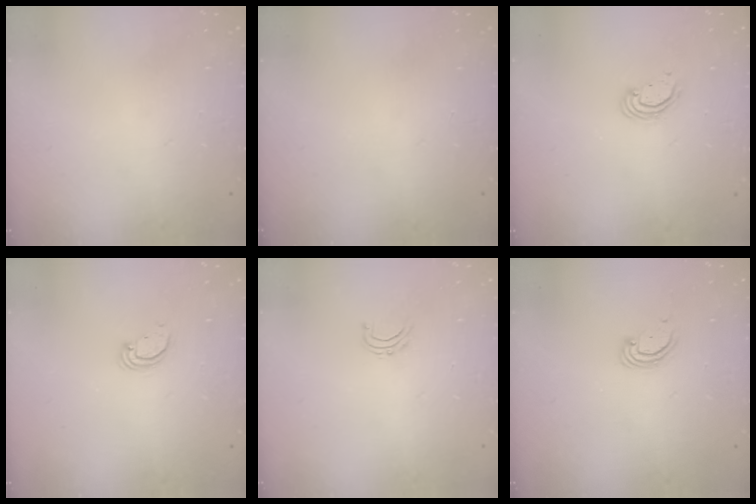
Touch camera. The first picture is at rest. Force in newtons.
{"total": 0.0}
{"total": 2.4, "press": 2.4, "slide": 0.1}
{"total": 2.9, "press": 2.9, "slide": 0.1}
{"total": 4.0, "press": 4.0, "slide": 0.3}
{"total": 2.8, "press": 2.8, "slide": 0.3}